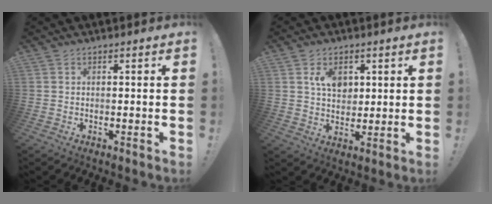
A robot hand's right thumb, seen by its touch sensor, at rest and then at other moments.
{"total": 7.2, "force": [2.9, 5.3, 4.0], "torque": [-0.065, -0.006, 0.056]}